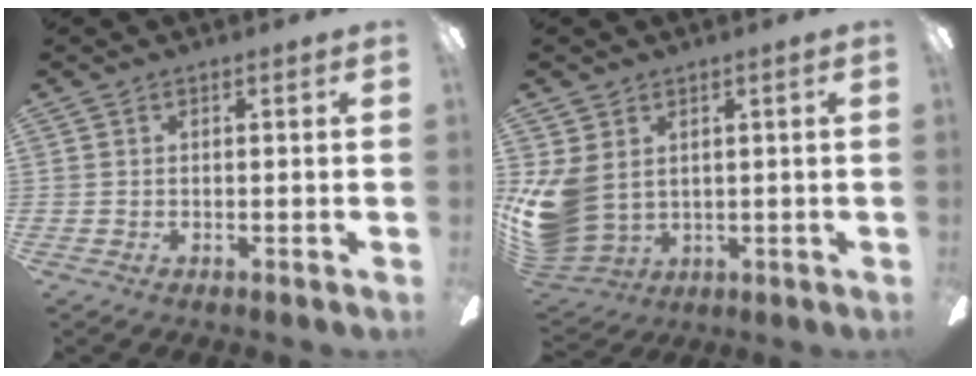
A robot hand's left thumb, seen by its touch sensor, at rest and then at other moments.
{"total": 10.8, "force": [1.2, 8.6, 6.5], "torque": [-0.172, -0.008, 0.027]}